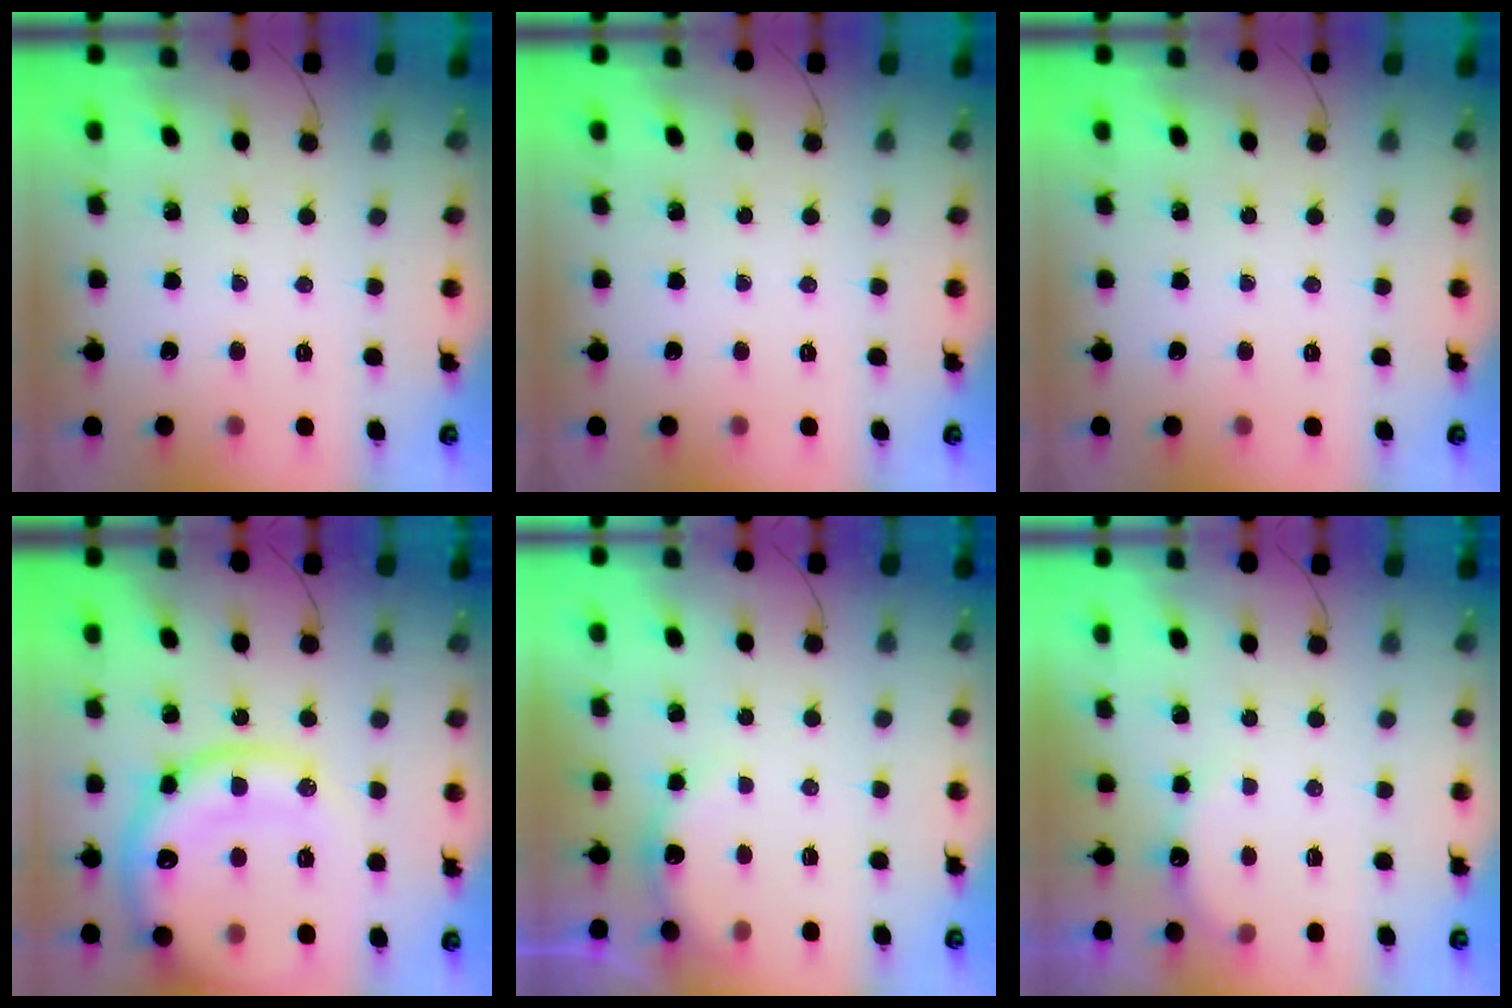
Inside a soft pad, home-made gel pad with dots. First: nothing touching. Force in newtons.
{"total": 0.0}
{"total": 0.0}
{"total": 20.9, "press": 20.6, "slide": 3.3}
{"total": 6.2, "press": 6.1, "slide": 1.2}
{"total": 5.1, "press": 5.0, "slide": 1.1}